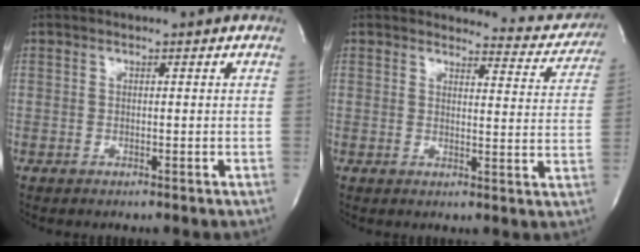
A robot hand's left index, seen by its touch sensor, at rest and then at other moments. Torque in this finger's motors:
{"motor_torque": [1.10, -1.04, 0.13, -0.03]}